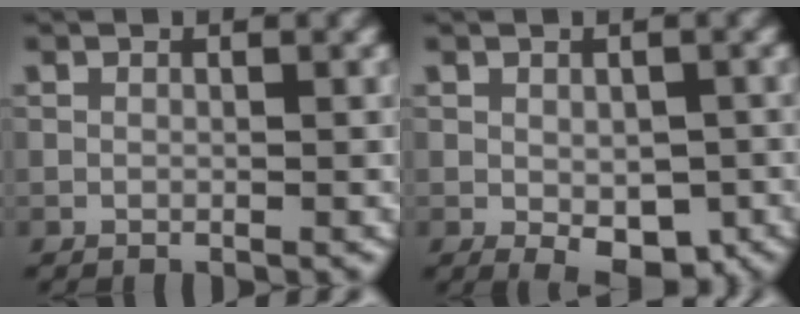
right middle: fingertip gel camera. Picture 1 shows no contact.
{"total": 5.1, "force": [-2.0, 2.5, 3.9], "torque": [-0.054, -0.014, -0.025]}